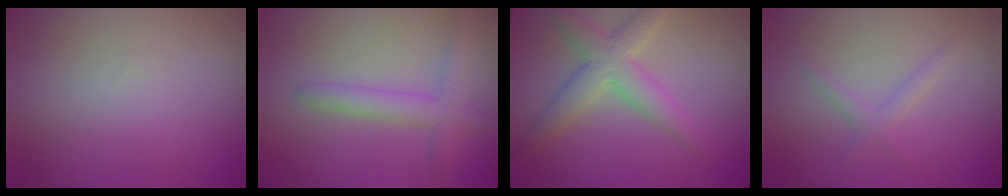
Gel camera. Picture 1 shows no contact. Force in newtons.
{"total": 3.2, "press": 3.2, "slide": 0.1}
{"total": 4.6, "press": 4.6, "slide": 0.1}
{"total": 1.4, "press": 1.4, "slide": 0.0}